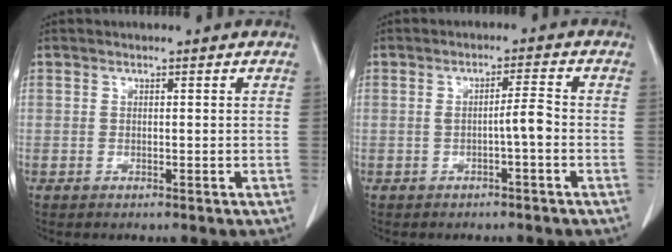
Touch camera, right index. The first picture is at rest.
{"total": 2.9, "force": [-0.8, 0.0, 2.8], "torque": [-0.041, 0.005, -0.012]}